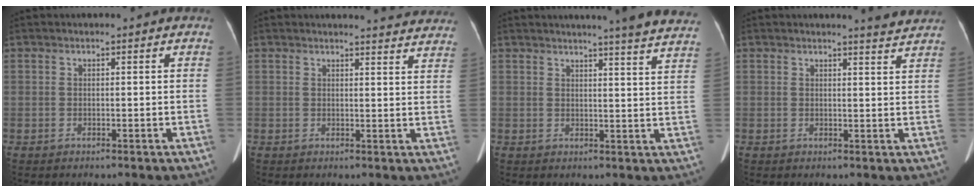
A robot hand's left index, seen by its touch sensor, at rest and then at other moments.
{"total": 12.3, "force": [11.9, 1.1, 2.6], "torque": [-0.008, -0.038, 0.109]}
{"total": 14.9, "force": [13.8, -0.6, 5.6], "torque": [-0.073, -0.053, 0.145]}
{"total": 3.5, "force": [3.3, -0.5, 0.8], "torque": [-0.016, -0.012, 0.030]}